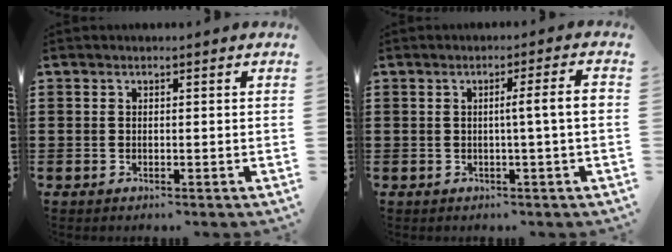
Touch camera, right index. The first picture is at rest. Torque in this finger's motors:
{"motor_torque": [0.84, -0.16, 0.11, 0.10]}